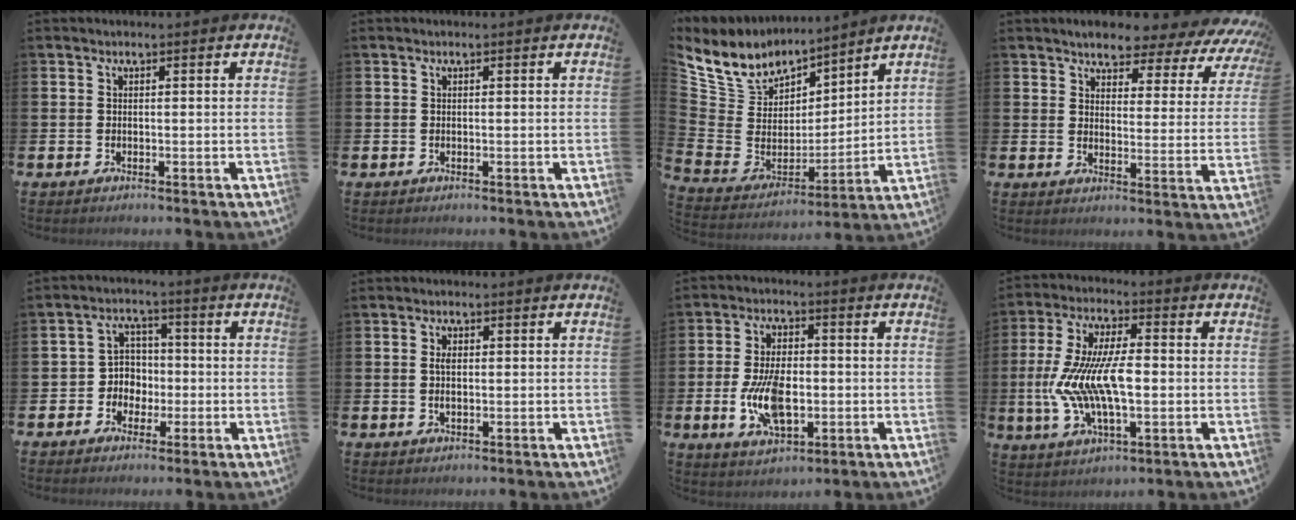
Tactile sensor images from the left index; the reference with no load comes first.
{"total": 0.0}
{"total": 8.0, "force": [7.2, 3.4, -0.6], "torque": [-0.052, -0.071, 0.132]}
{"total": 5.1, "force": [4.8, 1.2, 1.4], "torque": [-0.040, -0.042, 0.074]}
{"total": 4.3, "force": [-0.7, 4.1, 1.2], "torque": [-0.038, 0.006, -0.021]}
{"total": 1.6, "force": [0.1, 0.9, 1.3], "torque": [-0.017, 0.002, -0.002]}
{"total": 8.9, "force": [-1.3, 4.6, 7.5], "torque": [-0.144, -0.004, -0.024]}
{"total": 11.3, "force": [-0.8, 4.9, 10.2], "torque": [-0.222, -0.008, -0.014]}